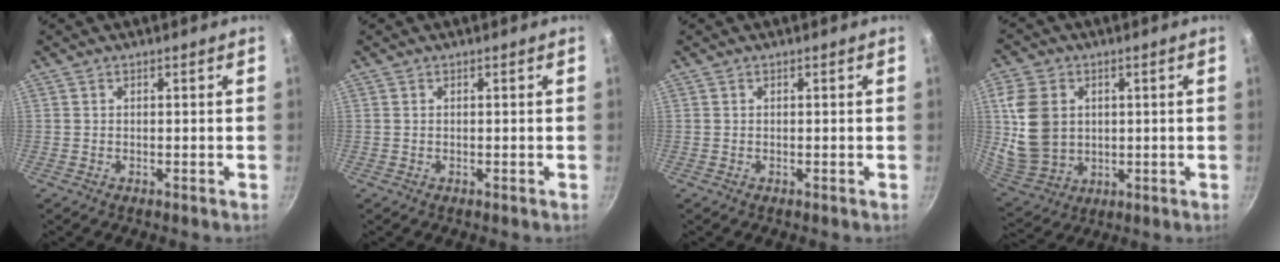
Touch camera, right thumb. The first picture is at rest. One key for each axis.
{"total": 0.0}
{"total": 0.0}
{"total": 13.2, "fx": 2.1, "fy": 10.3, "fz": 7.9, "tx": -0.140, "ty": -0.009, "tz": 0.057}